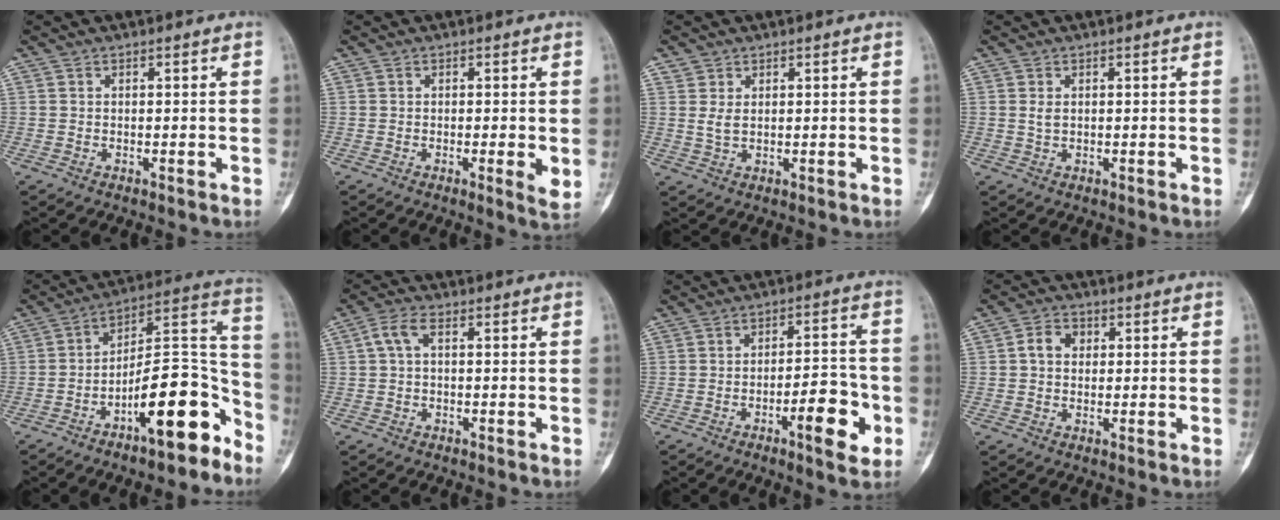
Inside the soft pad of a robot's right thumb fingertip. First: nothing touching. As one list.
[{"total": 3.2, "force": [-0.2, 0.5, 3.1], "torque": [-0.051, -0.011, -0.007]}, {"total": 2.3, "force": [0.9, 1.7, 1.3], "torque": [-0.021, -0.004, 0.021]}, {"total": 1.2, "force": [0.3, 0.7, 1.0], "torque": [-0.018, 0.002, 0.009]}, {"total": 17.2, "force": [-9.8, 5.7, 12.9], "torque": [-0.167, 0.104, -0.160]}, {"total": 3.4, "force": [0.4, 1.5, 3.0], "torque": [-0.068, 0.013, 0.004]}, {"total": 10.0, "force": [-4.0, 3.1, 8.7], "torque": [-0.111, 0.027, -0.060]}, {"total": 4.0, "force": [0.6, 3.2, 2.3], "torque": [-0.029, 0.012, 0.005]}]